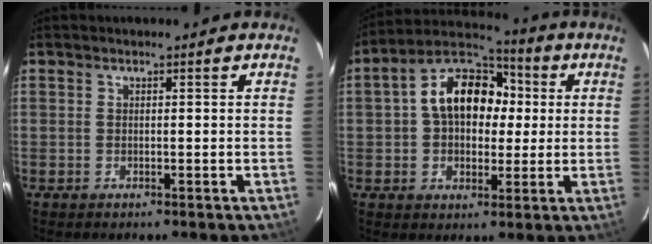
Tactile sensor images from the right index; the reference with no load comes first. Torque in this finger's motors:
{"motor_torque": [0.56, -0.04, 0.34, 0.15]}